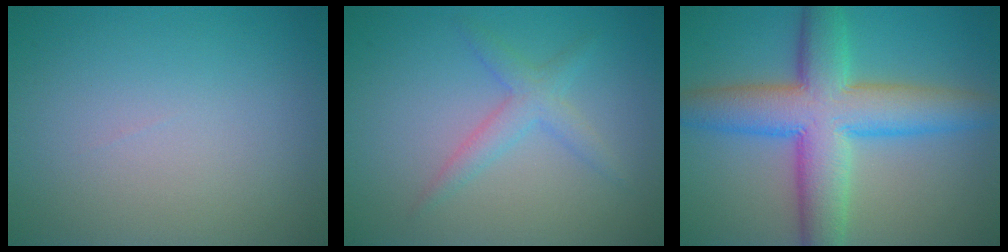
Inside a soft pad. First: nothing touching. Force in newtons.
{"total": 2.3, "press": 2.3, "slide": 0.2}
{"total": 9.6, "press": 9.6, "slide": 0.1}